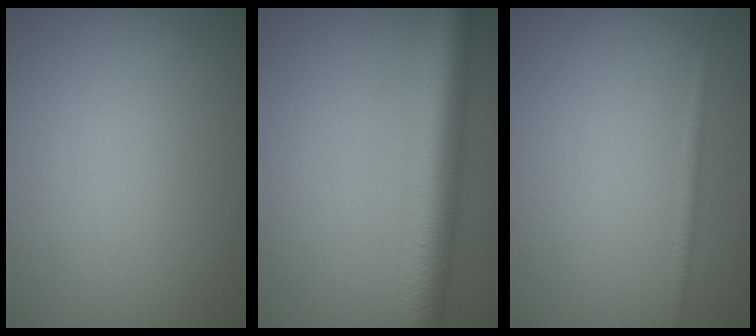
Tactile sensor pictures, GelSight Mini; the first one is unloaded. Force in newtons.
{"total": 7.9, "press": 7.9, "slide": 0.4}
{"total": 0.8, "press": 0.8, "slide": 0.1}